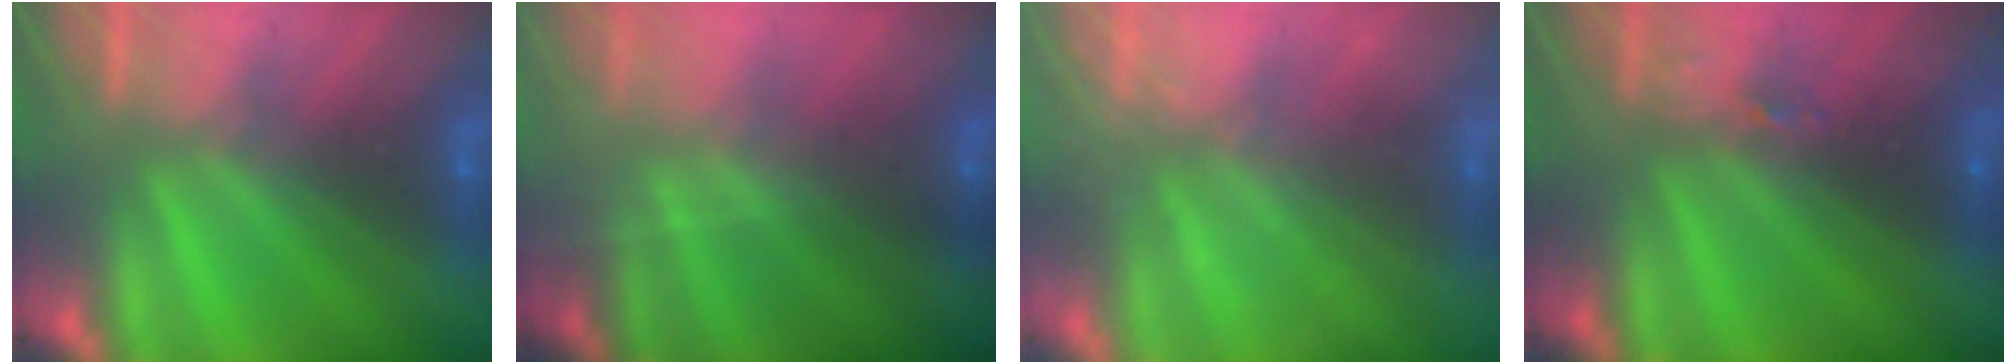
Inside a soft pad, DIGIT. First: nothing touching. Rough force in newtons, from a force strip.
{"total": 1.7}
{"total": 2.4}
{"total": 2.4}